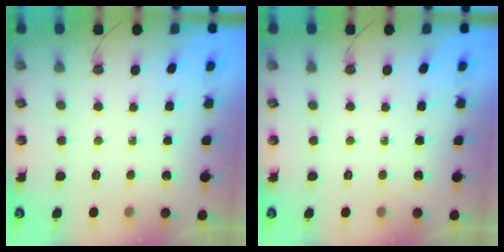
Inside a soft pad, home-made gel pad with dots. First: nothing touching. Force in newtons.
{"total": 0.0}